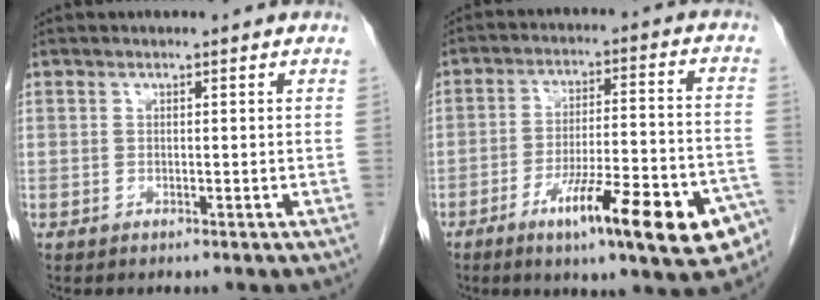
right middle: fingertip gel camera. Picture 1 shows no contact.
{"total": 16.8, "force": [-9.3, 3.8, 13.4], "torque": [-0.159, 0.021, -0.132]}